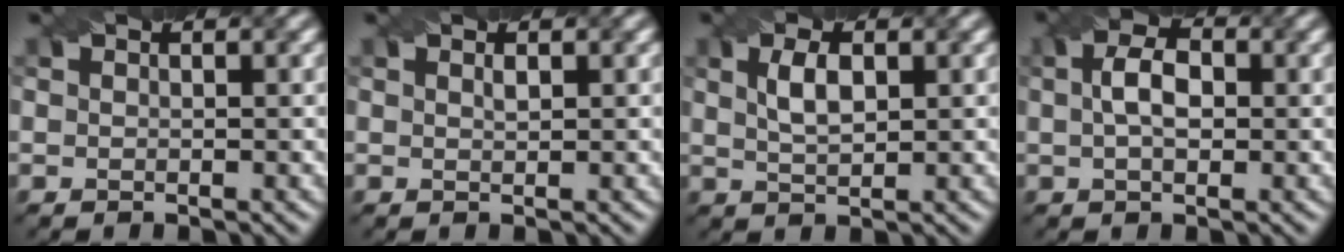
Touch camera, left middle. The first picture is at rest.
{"total": 0.5, "force": [0.2, 0.2, 0.4], "torque": [-0.010, 0.000, 0.007]}
{"total": 2.9, "force": [0.9, 1.3, 2.4], "torque": [-0.052, 0.003, 0.021]}
{"total": 3.7, "force": [0.4, 2.1, 3.0], "torque": [-0.057, 0.007, 0.002]}